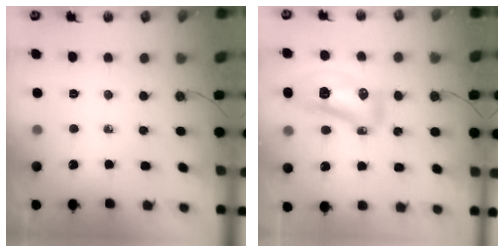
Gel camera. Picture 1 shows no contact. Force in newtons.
{"total": 13.1, "press": 13.0, "slide": 1.3}